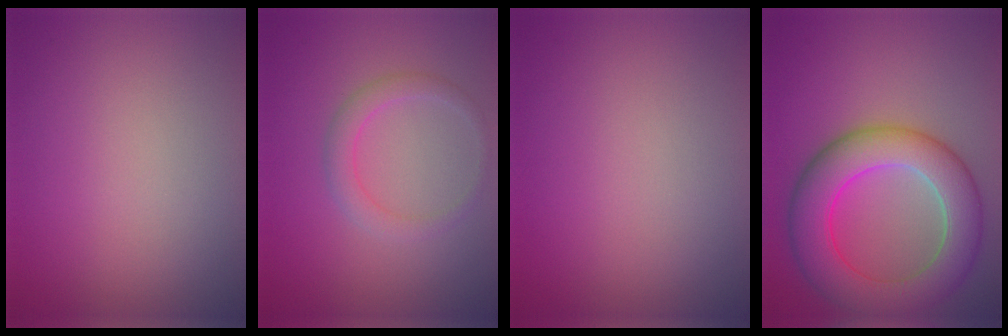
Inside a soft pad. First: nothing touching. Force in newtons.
{"total": 1.9, "press": 1.9, "slide": 0.1}
{"total": 0.0}
{"total": 8.7, "press": 8.7, "slide": 0.4}